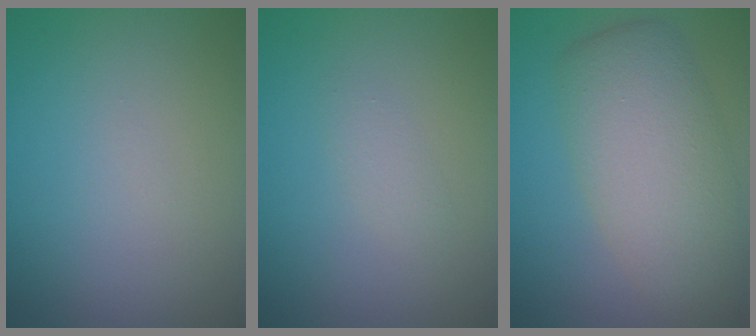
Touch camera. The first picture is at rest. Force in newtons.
{"total": 1.0, "press": 1.0, "slide": 0.1}
{"total": 7.2, "press": 7.2, "slide": 0.6}